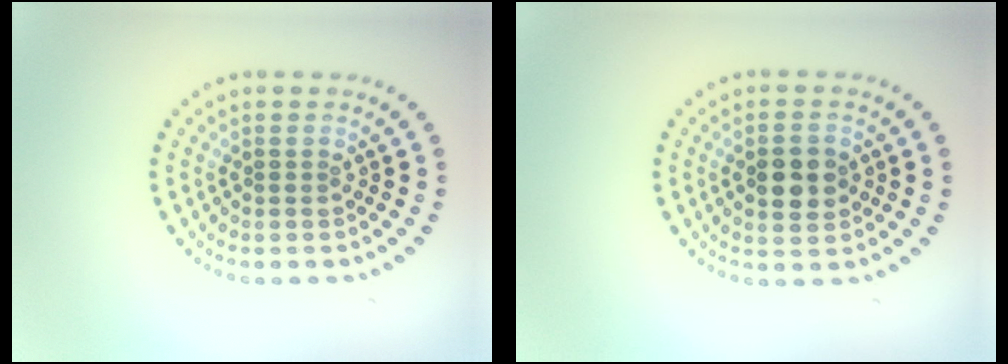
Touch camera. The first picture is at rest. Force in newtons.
{"total": 3.4, "press": 3.4, "slide": 0.1}